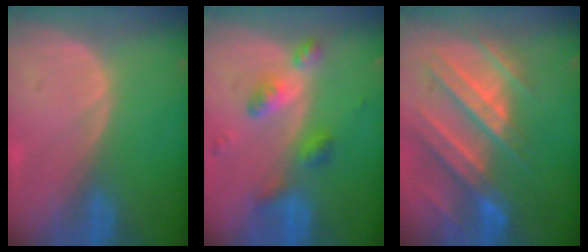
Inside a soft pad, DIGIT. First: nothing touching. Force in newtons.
{"total": 6.1, "press": 5.4, "slide": 2.9}
{"total": 11.1, "press": 9.8, "slide": 5.2}